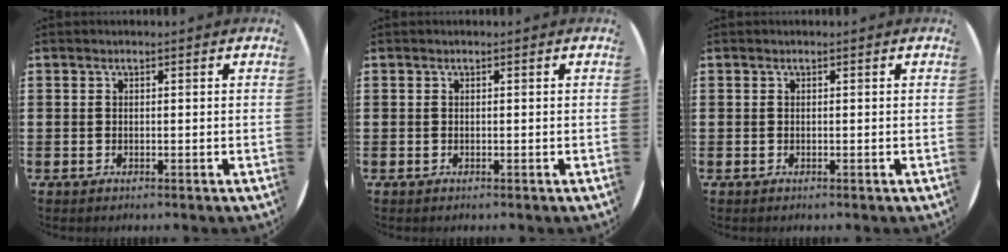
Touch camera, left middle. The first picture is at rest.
{"total": 0.0}
{"total": 0.0}